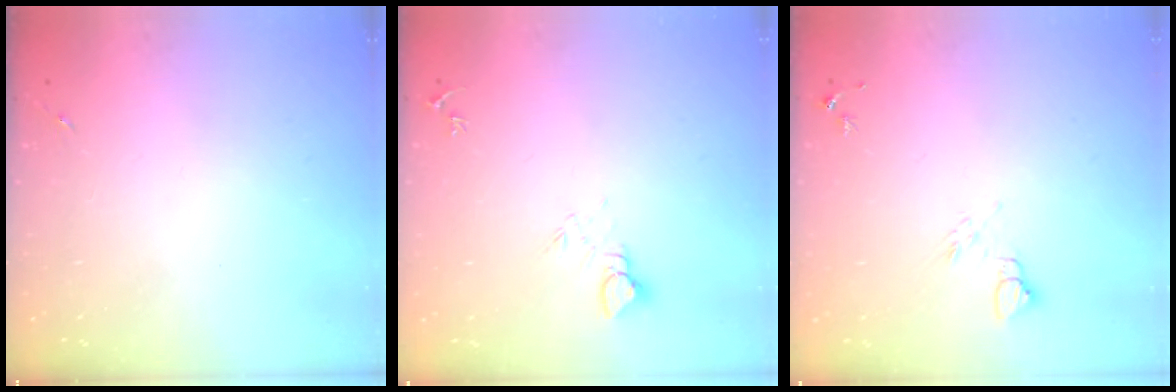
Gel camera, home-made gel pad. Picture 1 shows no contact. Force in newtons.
{"total": 6.0, "press": 6.0, "slide": 0.5}
{"total": 6.6, "press": 6.5, "slide": 0.8}